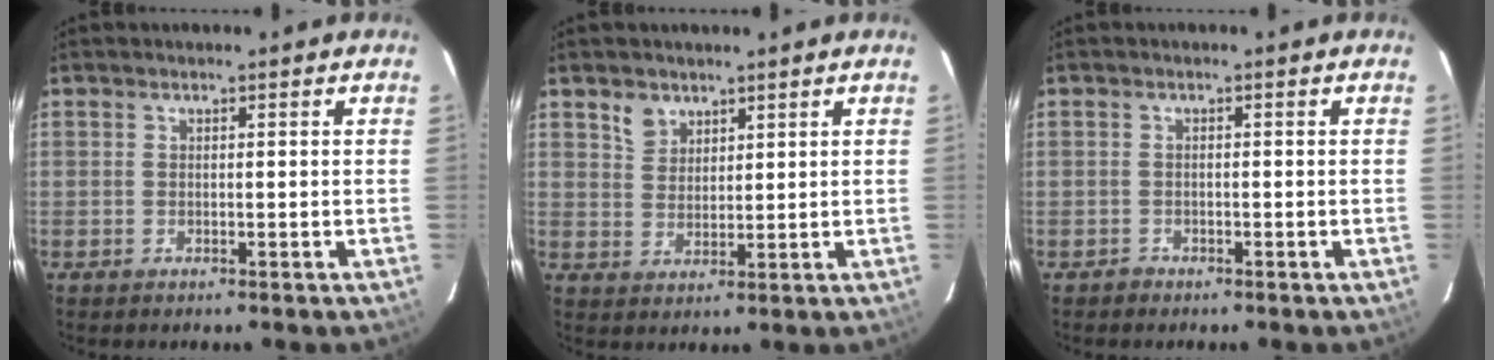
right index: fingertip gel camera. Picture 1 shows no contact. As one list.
[{"total": 4.4, "force": [3.5, 2.6, 0.4], "torque": [0.001, 0.009, 0.071]}, {"total": 1.0, "force": [-0.8, 0.6, -0.1], "torque": [0.002, 0.007, -0.014]}]